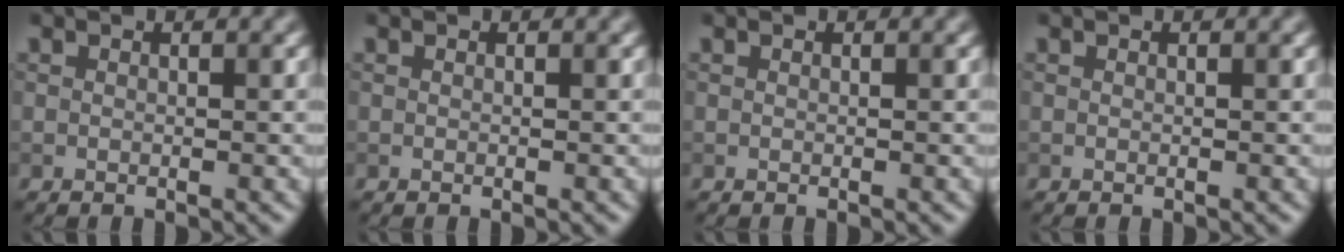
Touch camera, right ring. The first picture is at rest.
{"total": 0.0}
{"total": 0.0}
{"total": 0.0}